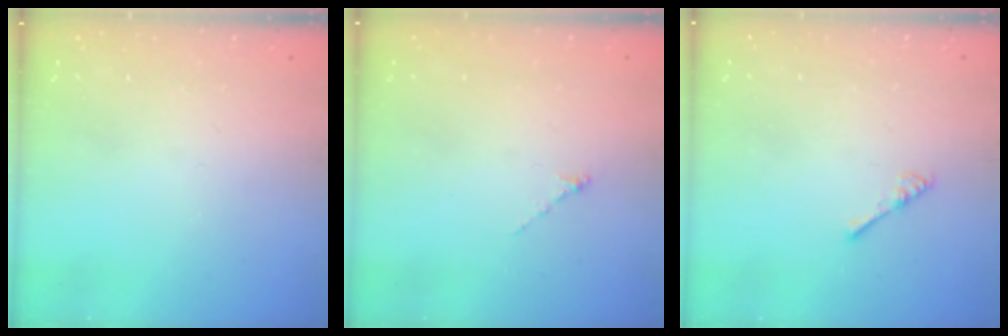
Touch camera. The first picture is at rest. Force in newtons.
{"total": 0.0}
{"total": 1.8, "press": 1.7, "slide": 0.4}